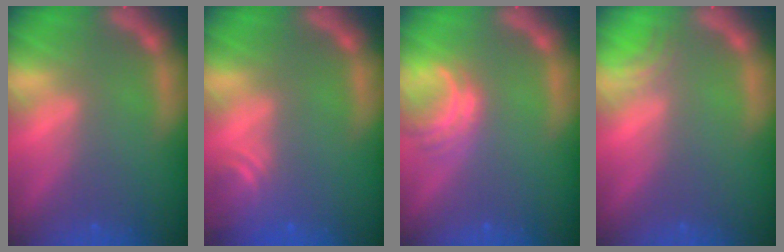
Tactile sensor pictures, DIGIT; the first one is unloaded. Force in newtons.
{"total": 3.0}
{"total": 3.0}
{"total": 1.5}